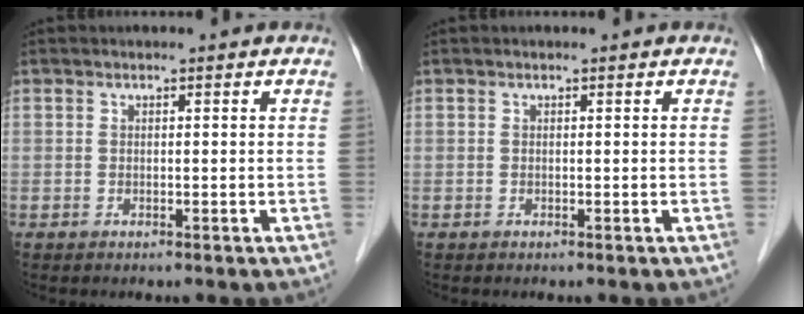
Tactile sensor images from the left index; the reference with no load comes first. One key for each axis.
{"total": 0.0}